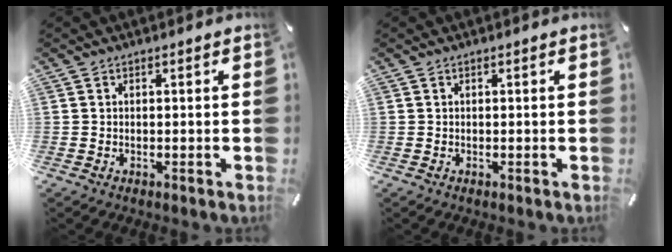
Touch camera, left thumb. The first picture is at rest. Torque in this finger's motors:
{"motor_torque": [-0.03, 0.57, -0.06, -0.02, 0.00]}